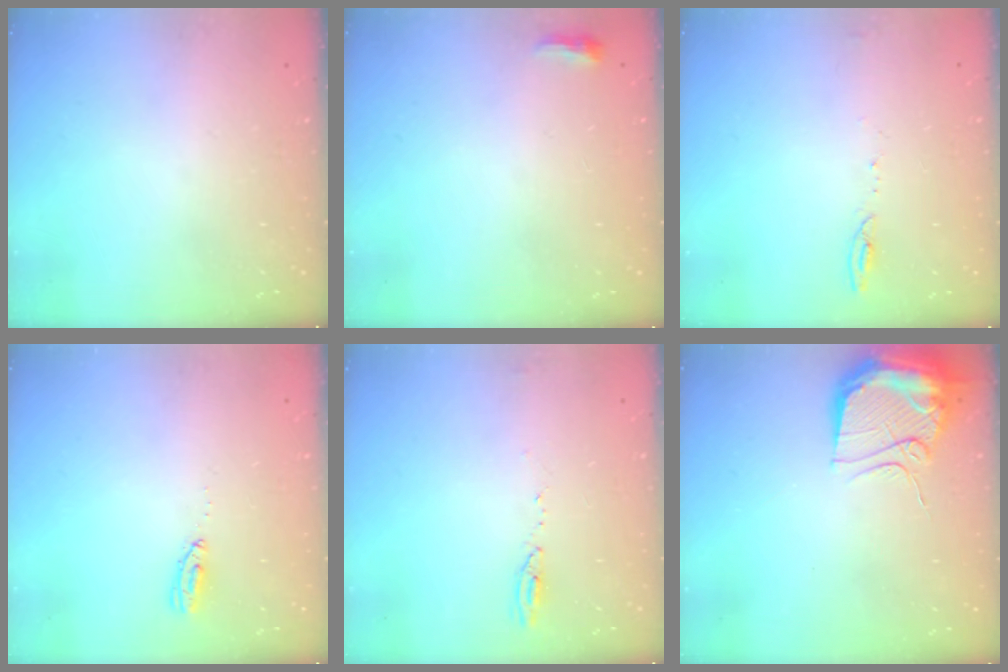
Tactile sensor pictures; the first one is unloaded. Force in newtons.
{"total": 3.4, "press": 3.3, "slide": 0.8}
{"total": 4.9, "press": 4.9, "slide": 0.5}
{"total": 4.1, "press": 4.1, "slide": 0.3}
{"total": 4.1, "press": 3.9, "slide": 1.4}
{"total": 12.2, "press": 12.1, "slide": 1.2}